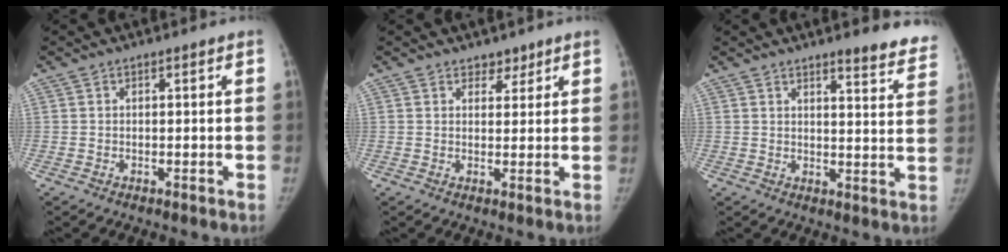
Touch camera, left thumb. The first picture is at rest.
{"total": 2.4, "force": [1.8, 1.5, 0.3], "torque": [0.019, -0.009, 0.022]}
{"total": 9.3, "force": [7.9, 1.7, 4.5], "torque": [-0.020, -0.047, 0.081]}